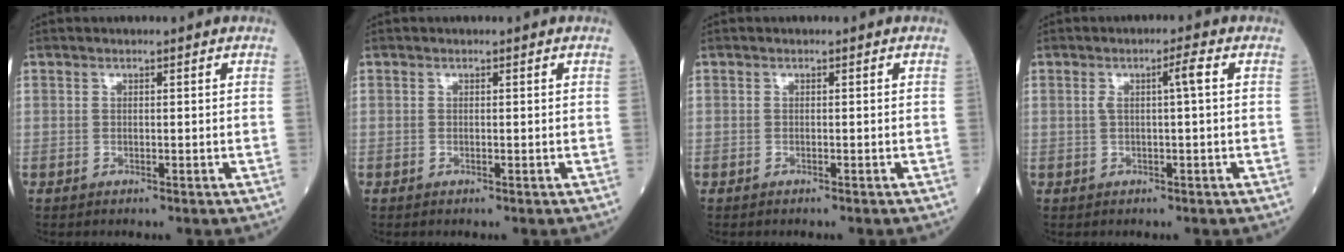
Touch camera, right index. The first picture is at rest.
{"total": 0.0}
{"total": 0.5, "force": [-0.5, 0.0, 0.3], "torque": [-0.002, -0.001, -0.008]}
{"total": 2.8, "force": [0.4, -0.3, 2.7], "torque": [-0.051, 0.006, 0.008]}